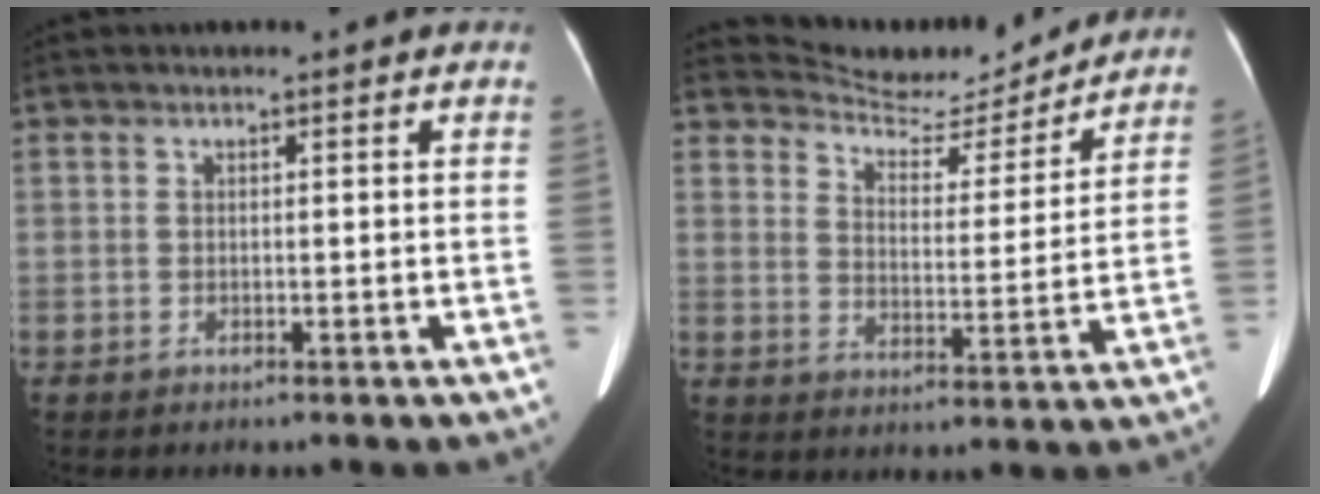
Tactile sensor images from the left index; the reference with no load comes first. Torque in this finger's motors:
{"motor_torque": [-0.13, -0.50, -0.03, -0.05]}